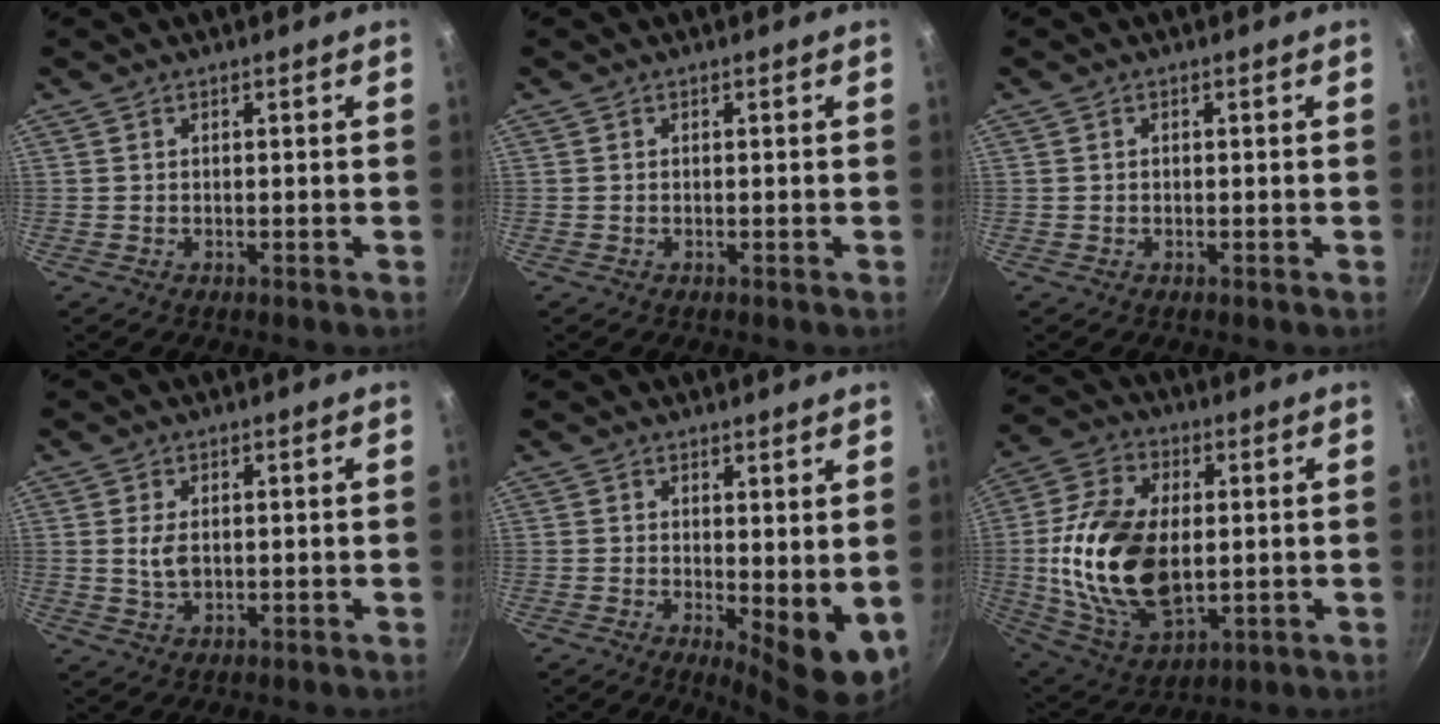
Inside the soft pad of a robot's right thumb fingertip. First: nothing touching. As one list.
[{"total": 0.0}, {"total": 0.5, "force": [0.1, 0.4, 0.3], "torque": [-0.003, 0.004, 0.002]}, {"total": 3.8, "force": [0.4, 2.3, 3.0], "torque": [-0.054, -0.005, 0.009]}, {"total": 7.5, "force": [0.8, 2.9, 6.9], "torque": [-0.082, -0.017, 0.018]}, {"total": 22.2, "force": [0.1, 13.3, 17.8], "torque": [-0.333, 0.002, 0.008]}]